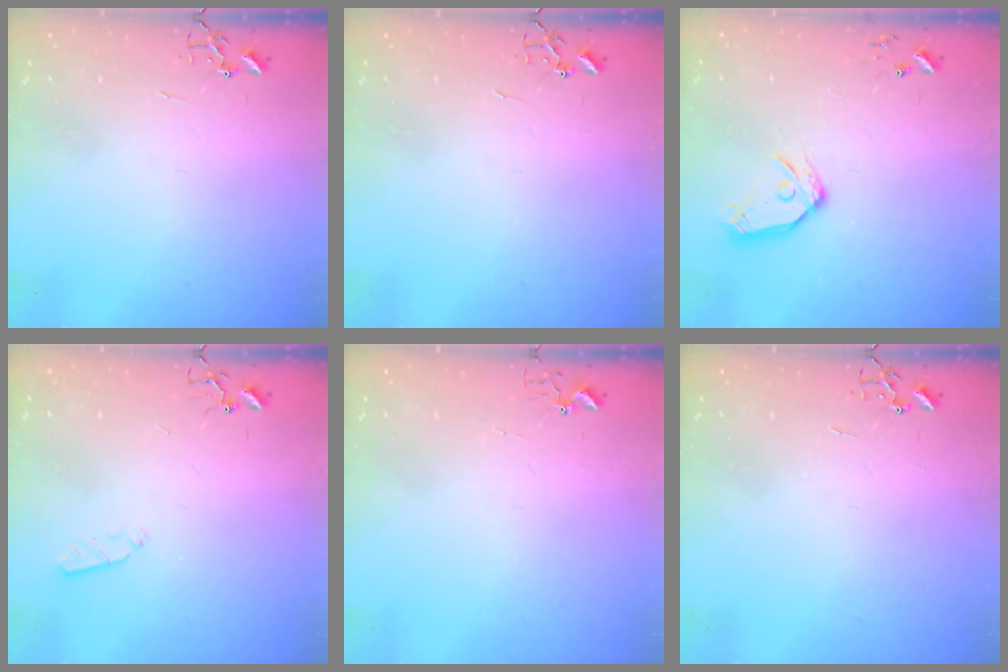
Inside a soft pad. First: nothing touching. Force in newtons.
{"total": 0.0}
{"total": 11.3, "press": 11.2, "slide": 1.4}
{"total": 3.5, "press": 3.4, "slide": 0.5}
{"total": 2.7, "press": 2.7, "slide": 0.3}
{"total": 0.0}